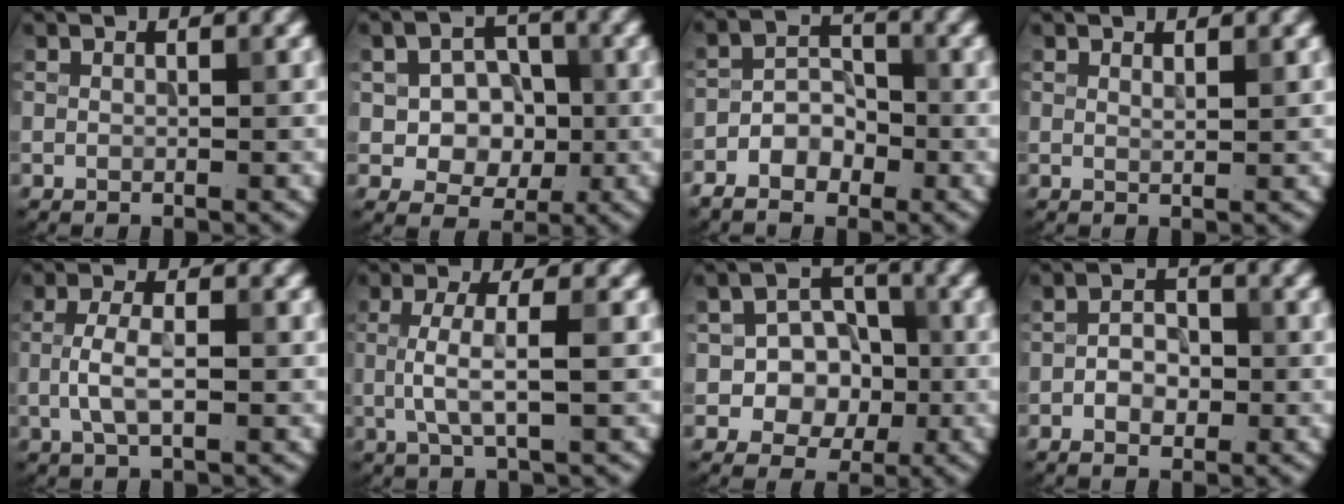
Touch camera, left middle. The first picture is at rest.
{"total": 5.9, "force": [-0.4, 4.8, 3.5], "torque": [-0.040, -0.001, -0.017]}
{"total": 3.9, "force": [-2.4, 2.6, 1.8], "torque": [-0.027, 0.004, -0.047]}
{"total": 0.7, "force": [0.6, 0.1, 0.3], "torque": [-0.003, -0.001, 0.011]}
{"total": 3.3, "force": [-0.5, 1.3, 3.0], "torque": [-0.065, 0.001, -0.011]}
{"total": 3.7, "force": [-0.1, 0.9, 3.6], "torque": [-0.072, -0.001, -0.002]}
{"total": 6.1, "force": [-1.0, 5.2, 2.9], "torque": [-0.017, 0.007, -0.035]}
{"total": 2.7, "force": [-0.8, 1.8, 1.8], "torque": [-0.028, 0.004, -0.017]}